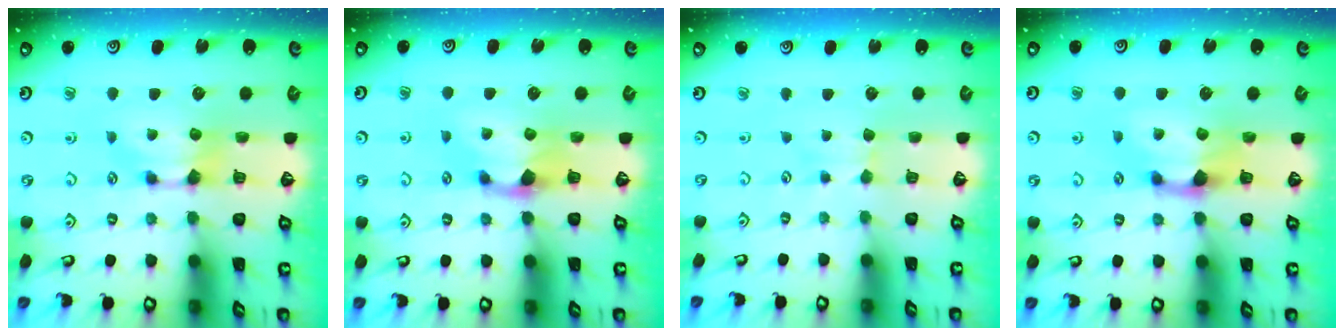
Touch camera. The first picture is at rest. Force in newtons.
{"total": 1.1, "press": 0.1, "slide": 1.1}
{"total": 2.4, "press": 2.3, "slide": 0.5}
{"total": 1.6, "press": 1.0, "slide": 1.3}